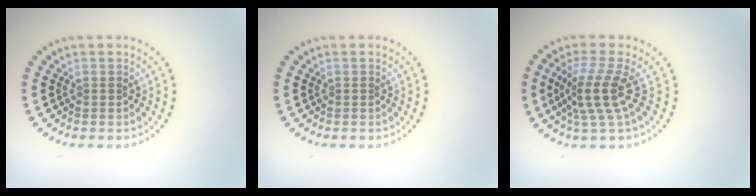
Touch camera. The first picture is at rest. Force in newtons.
{"total": 0.0}
{"total": 3.8, "press": 2.7, "slide": 2.7}